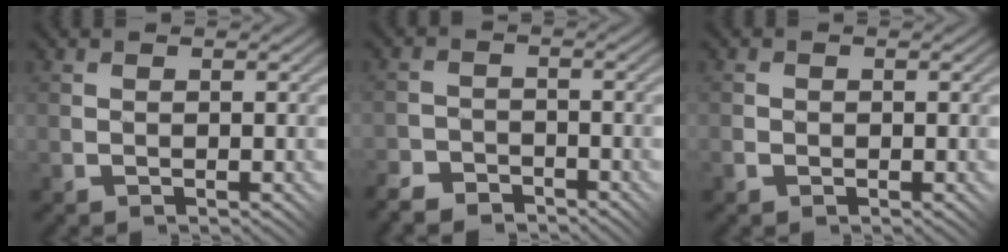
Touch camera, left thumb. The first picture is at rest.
{"total": 4.7, "force": [-4.3, 1.8, 0.9], "torque": [-0.015, 0.003, -0.082]}
{"total": 1.6, "force": [-0.7, 1.3, 0.4], "torque": [-0.009, 0.000, -0.016]}